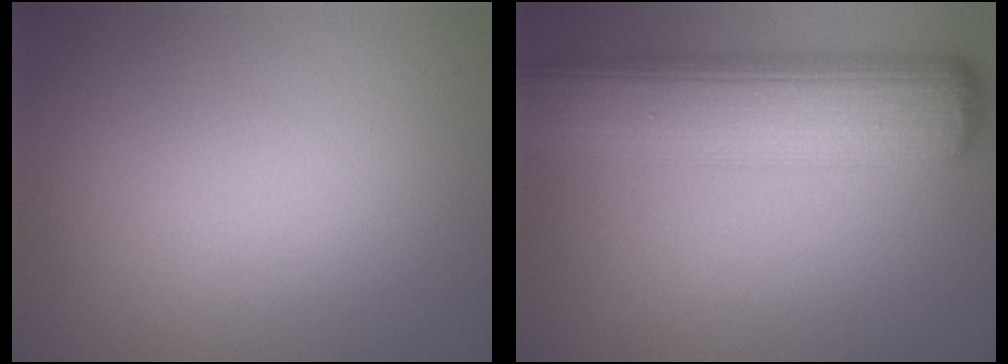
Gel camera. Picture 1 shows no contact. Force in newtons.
{"total": 10.5, "press": 10.5, "slide": 0.4}